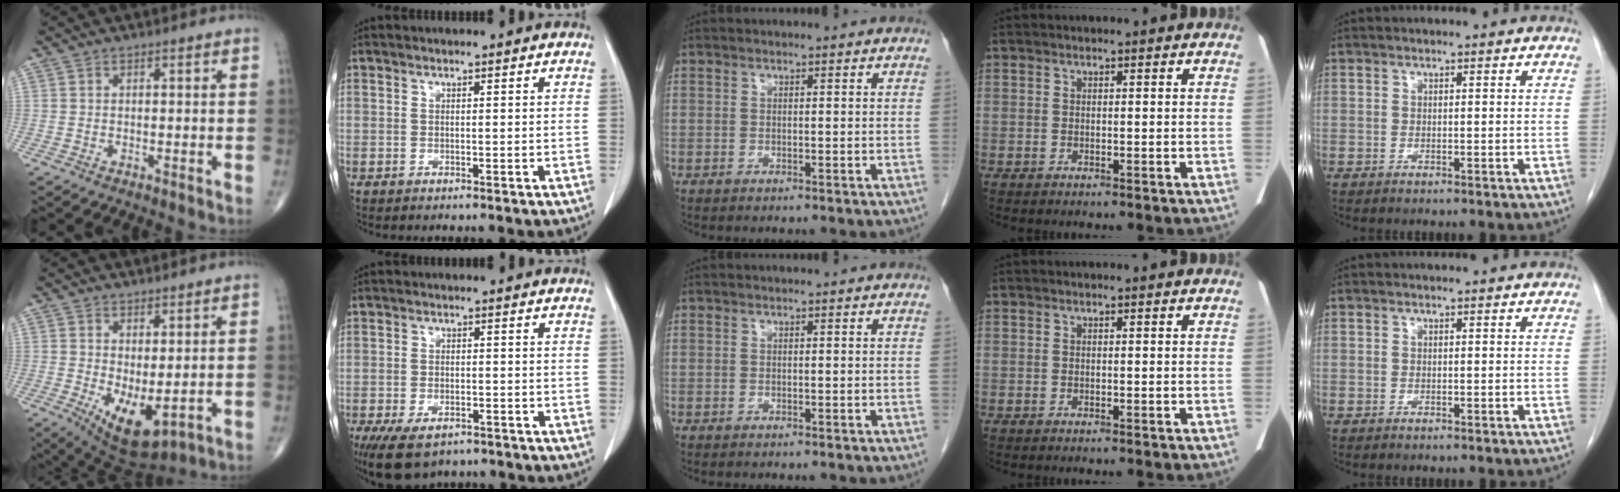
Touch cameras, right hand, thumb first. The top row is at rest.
{"thumb": {"total": 8.4, "force": [-0.9, 3.8, 7.4], "torque": [-0.115, -0.014, 0.008]}, "index": {"total": 8.5, "force": [-5.9, 3.9, 4.7], "torque": [-0.084, -0.009, -0.092]}}